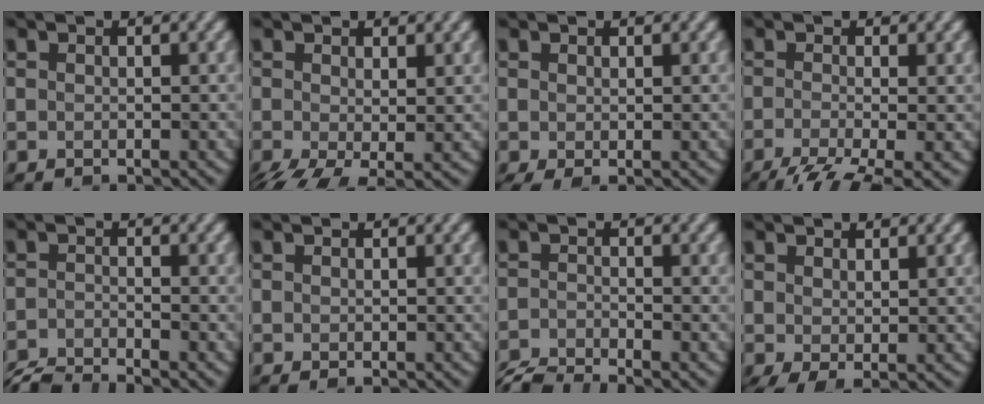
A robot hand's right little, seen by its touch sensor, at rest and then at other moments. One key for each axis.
{"total": 4.8, "fx": -1.4, "fy": 2.2, "fz": 4.1, "tx": -0.089, "ty": -0.017, "tz": -0.020}
{"total": 1.2, "fx": -0.1, "fy": 0.3, "fz": 1.2, "tx": -0.029, "ty": -0.005, "tz": -0.003}
{"total": 6.5, "fx": -3.4, "fy": 1.9, "fz": 5.2, "tx": -0.075, "ty": -0.013, "tz": -0.060}
{"total": 3.6, "fx": -3.4, "fy": 0.3, "fz": 1.1, "tx": -0.022, "ty": -0.010, "tz": -0.071}
{"total": 0.0}
{"total": 3.6, "fx": -3.3, "fy": 0.5, "fz": 1.4, "tx": -0.028, "ty": -0.012, "tz": -0.068}
{"total": 2.1, "fx": 0.2, "fy": 0.8, "fz": 1.9, "tx": -0.043, "ty": -0.003, "tz": 0.006}